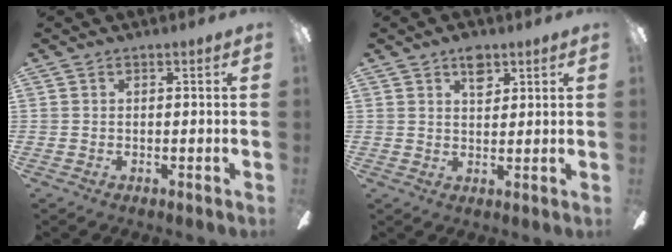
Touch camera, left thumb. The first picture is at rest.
{"total": 4.8, "force": [3.0, 2.6, 2.8], "torque": [-0.029, -0.008, 0.048]}